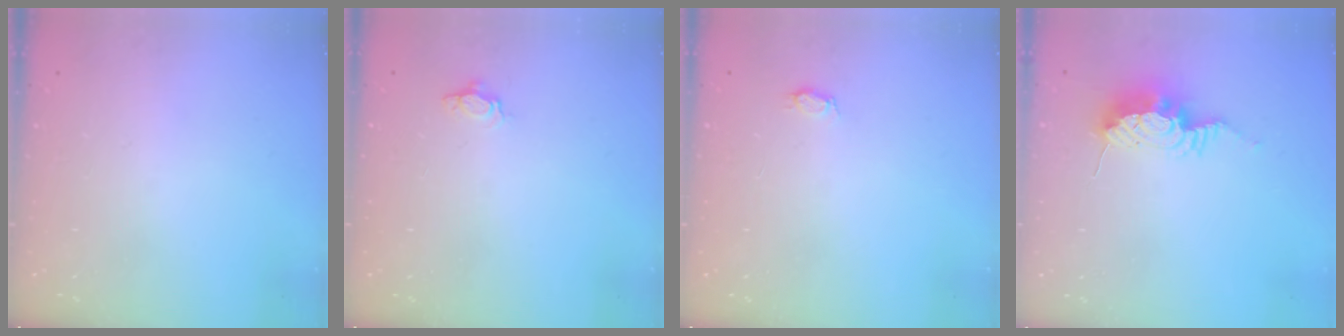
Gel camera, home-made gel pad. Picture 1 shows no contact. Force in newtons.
{"total": 3.2, "press": 3.2, "slide": 0.4}
{"total": 3.7, "press": 3.6, "slide": 0.5}
{"total": 9.6, "press": 9.6, "slide": 0.7}